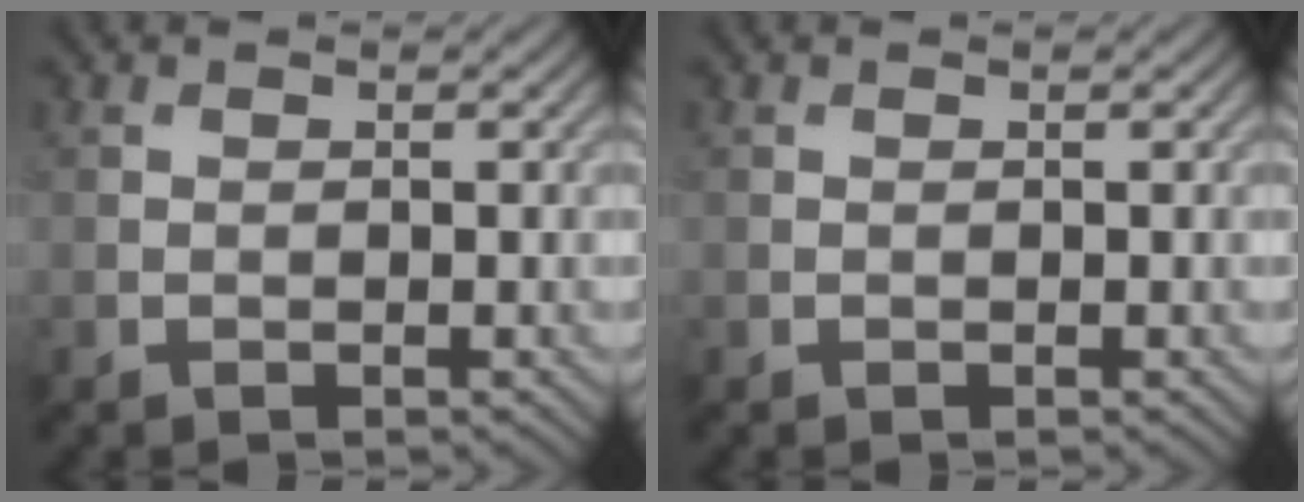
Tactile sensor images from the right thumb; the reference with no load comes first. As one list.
[{"total": 0.0}]